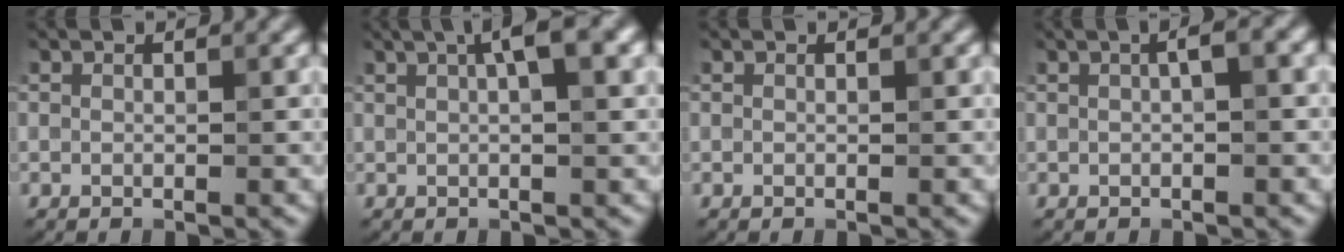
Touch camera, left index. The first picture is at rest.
{"total": 4.5, "force": [1.8, 0.9, 4.0], "torque": [-0.059, 0.012, 0.025]}
{"total": 0.0}
{"total": 2.0, "force": [0.4, 0.3, 1.9], "torque": [-0.032, 0.011, 0.006]}